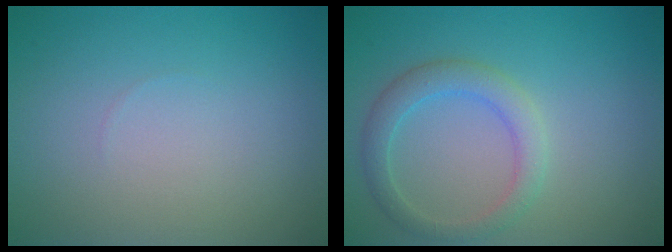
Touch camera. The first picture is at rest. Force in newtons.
{"total": 2.8, "press": 2.8, "slide": 0.1}